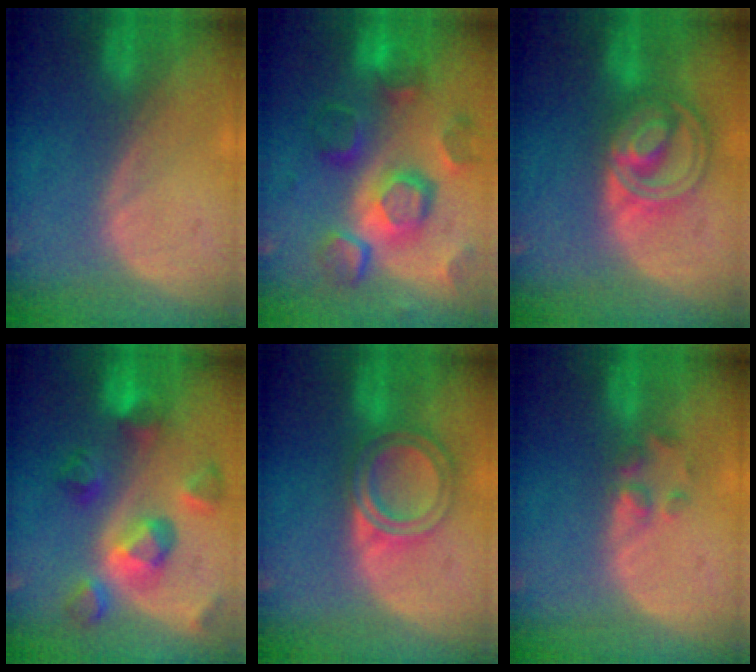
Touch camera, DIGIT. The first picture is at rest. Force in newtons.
{"total": 12.3, "press": 10.7, "slide": 6.0}
{"total": 8.6, "press": 7.3, "slide": 4.6}
{"total": 10.2, "press": 9.0, "slide": 4.8}
{"total": 6.7, "press": 5.9, "slide": 3.2}
{"total": 2.3, "press": 2.2, "slide": 0.8}